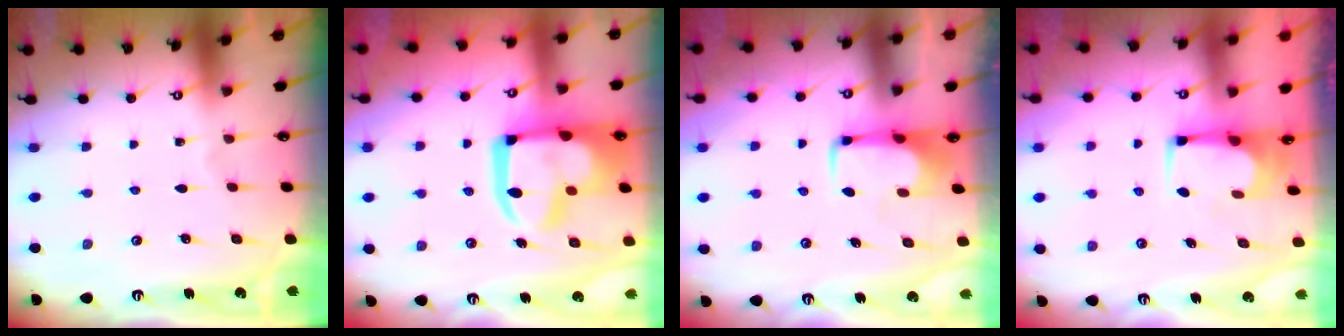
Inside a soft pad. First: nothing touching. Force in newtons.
{"total": 21.1, "press": 21.0, "slide": 2.2}
{"total": 1.6, "press": 1.5, "slide": 0.5}
{"total": 2.2, "press": 2.2, "slide": 0.1}